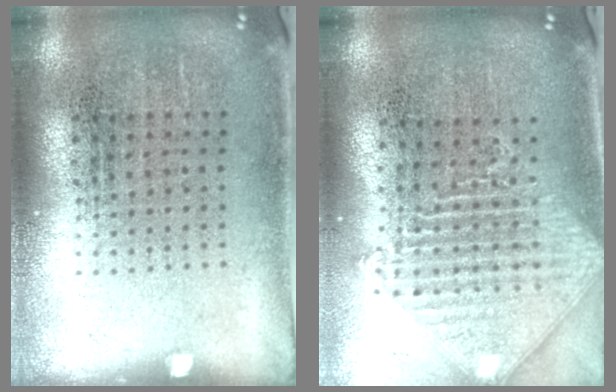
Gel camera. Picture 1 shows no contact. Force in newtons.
{"total": 1.9, "press": 1.6, "slide": 1.0}